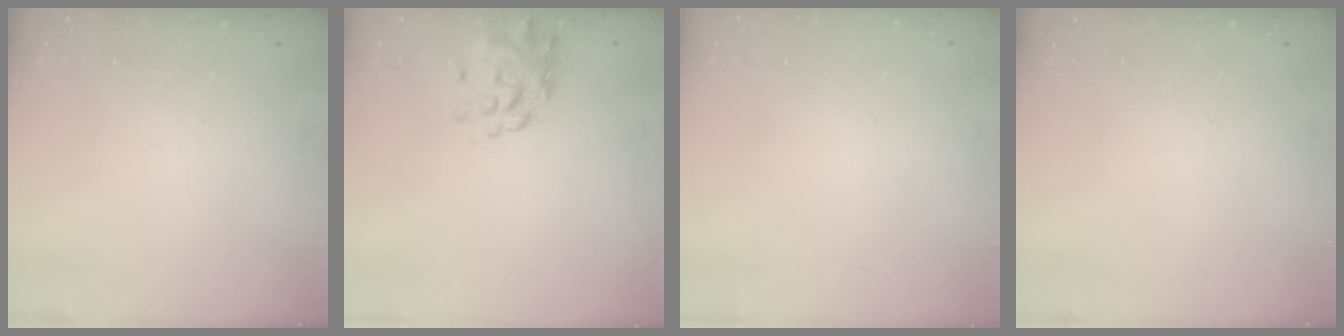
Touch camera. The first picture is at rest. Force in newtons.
{"total": 2.8, "press": 2.6, "slide": 0.8}
{"total": 1.8, "press": 1.8, "slide": 0.2}
{"total": 0.0}